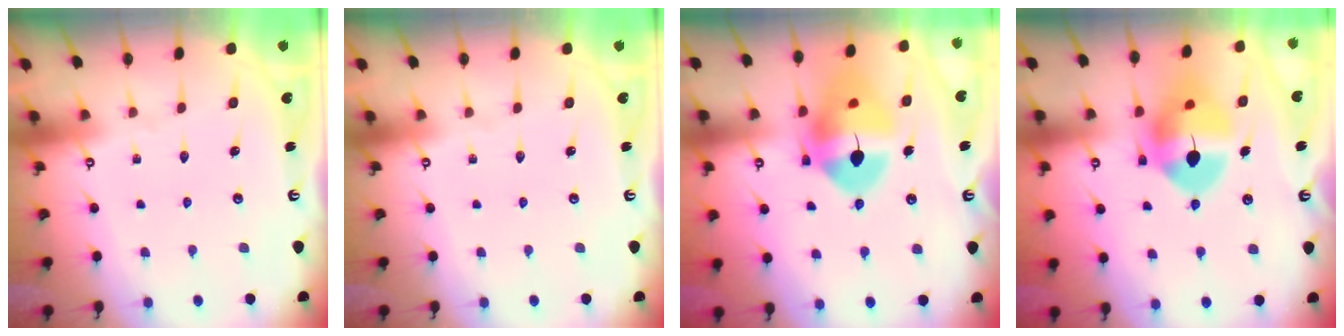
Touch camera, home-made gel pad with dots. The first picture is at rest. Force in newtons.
{"total": 0.0}
{"total": 15.2, "press": 15.1, "slide": 2.1}
{"total": 14.6, "press": 14.4, "slide": 2.0}